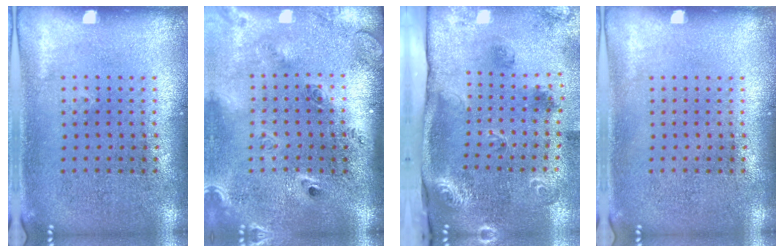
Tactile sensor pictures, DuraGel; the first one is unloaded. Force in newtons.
{"total": 2.6, "press": 1.9, "slide": 1.8}
{"total": 2.3, "press": 1.8, "slide": 1.5}
{"total": 0.0}